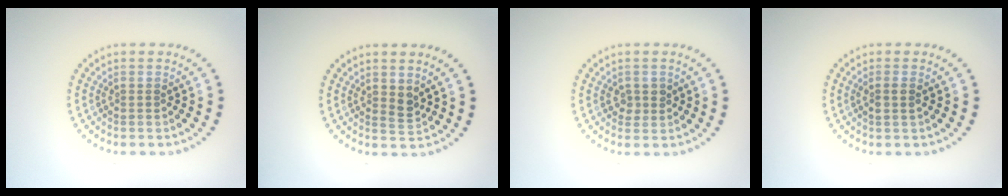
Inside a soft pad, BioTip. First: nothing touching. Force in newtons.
{"total": 1.2, "press": 1.0, "slide": 0.5}
{"total": 1.4, "press": 1.4, "slide": 0.4}
{"total": 1.2, "press": 1.0, "slide": 0.5}